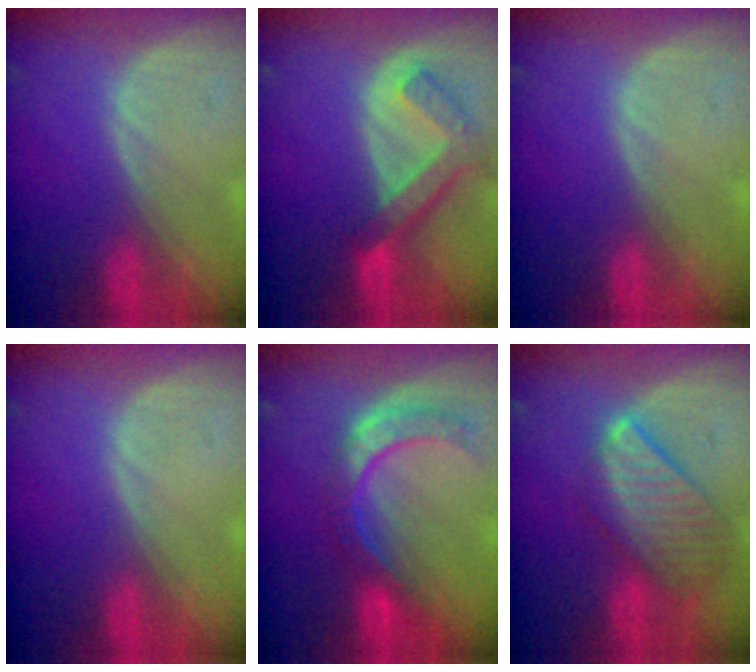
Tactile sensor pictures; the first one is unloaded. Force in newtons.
{"total": 7.7, "press": 6.6, "slide": 3.9}
{"total": 0.0}
{"total": 0.0}
{"total": 8.5, "press": 7.2, "slide": 4.6}
{"total": 9.9, "press": 8.5, "slide": 5.0}